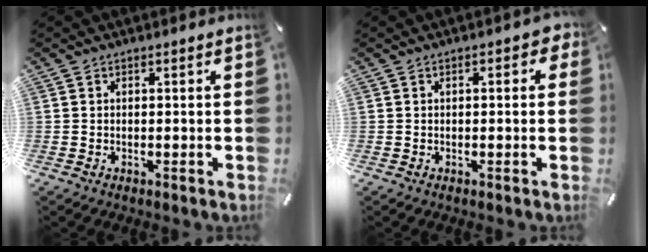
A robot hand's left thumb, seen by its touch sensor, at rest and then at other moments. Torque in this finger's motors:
{"motor_torque": [0.04, -0.04, 0.18, 0.14, 0.00]}